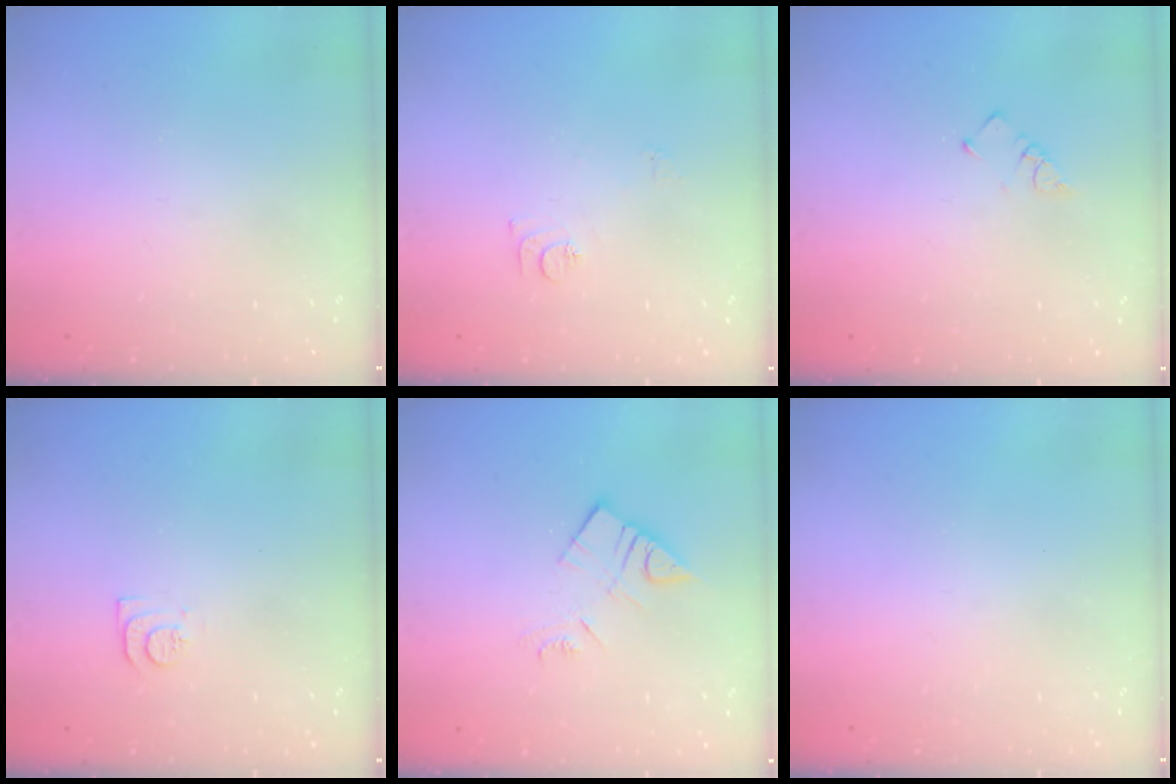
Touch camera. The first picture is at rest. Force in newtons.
{"total": 6.7, "press": 6.7, "slide": 0.8}
{"total": 1.9, "press": 1.9, "slide": 0.3}
{"total": 8.2, "press": 8.2, "slide": 0.9}
{"total": 8.9, "press": 8.9, "slide": 0.5}
{"total": 2.1, "press": 2.0, "slide": 0.4}